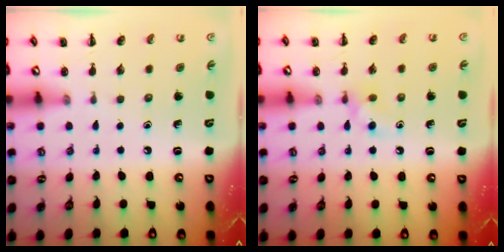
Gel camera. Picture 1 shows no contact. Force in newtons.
{"total": 4.7, "press": 4.5, "slide": 1.2}